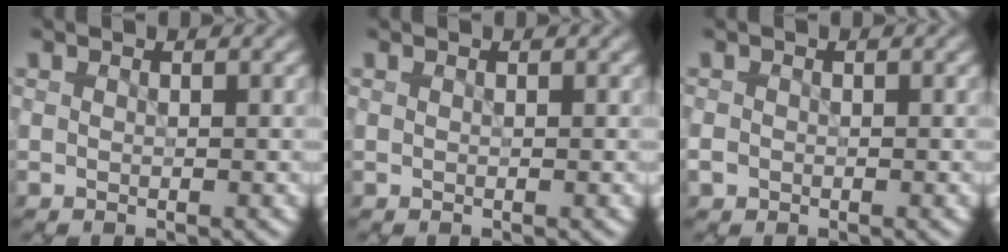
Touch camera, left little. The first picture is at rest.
{"total": 0.0}
{"total": 0.8, "force": [-0.4, 0.6, 0.3], "torque": [-0.003, -0.005, -0.008]}